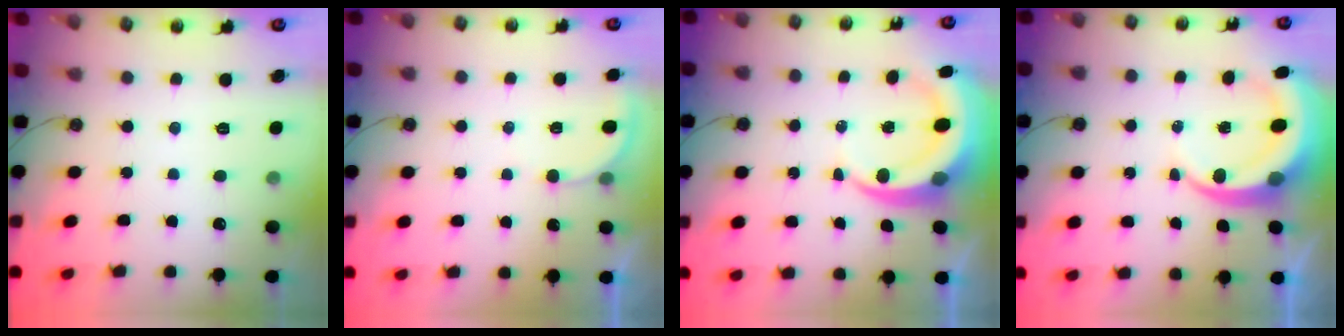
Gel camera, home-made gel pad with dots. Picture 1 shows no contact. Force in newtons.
{"total": 3.4, "press": 3.4, "slide": 0.2}
{"total": 8.8, "press": 8.8, "slide": 1.2}
{"total": 8.2, "press": 8.2, "slide": 1.1}